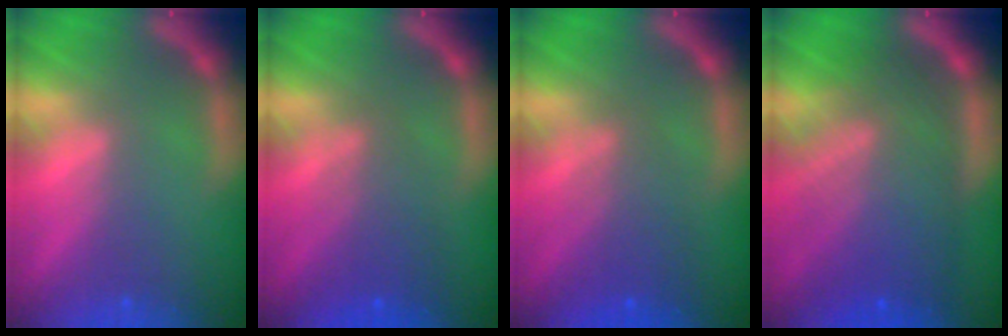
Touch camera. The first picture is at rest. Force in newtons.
{"total": 4.1}
{"total": 4.1}
{"total": 10.0}